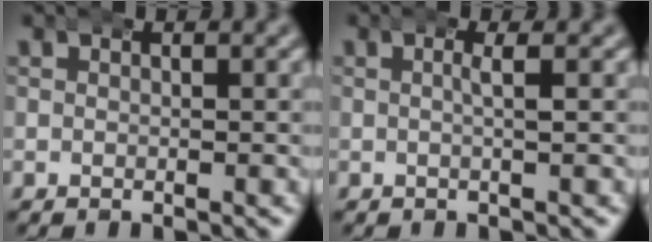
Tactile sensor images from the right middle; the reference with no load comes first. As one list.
[{"total": 1.8, "force": [0.5, 0.2, 1.8], "torque": [-0.024, 0.014, 0.000]}]